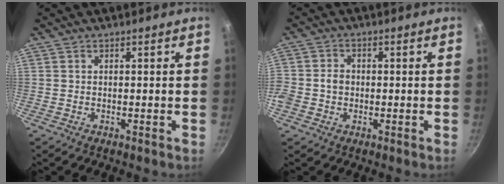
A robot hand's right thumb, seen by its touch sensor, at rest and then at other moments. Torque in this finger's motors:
{"motor_torque": [0.89, 0.61, 0.44, 0.07, 0.03]}